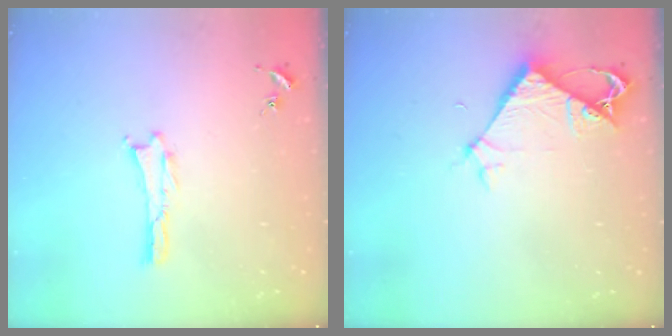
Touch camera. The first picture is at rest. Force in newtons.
{"total": 5.9, "press": 5.8, "slide": 0.5}